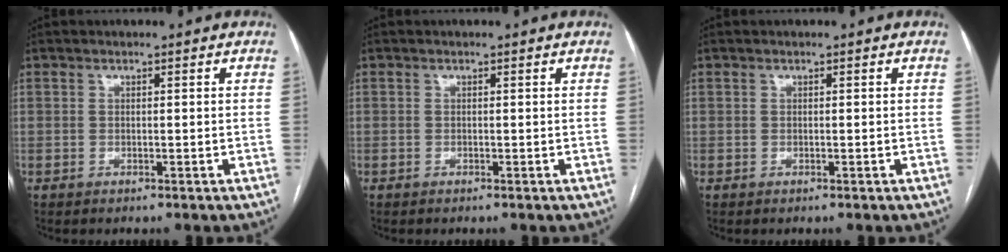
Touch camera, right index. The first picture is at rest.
{"total": 0.0}
{"total": 0.0}